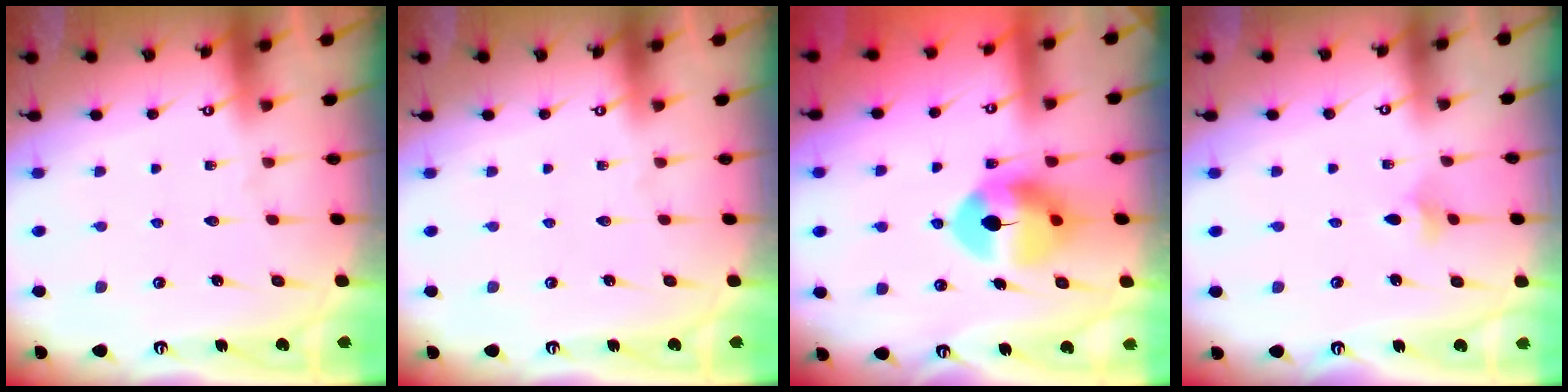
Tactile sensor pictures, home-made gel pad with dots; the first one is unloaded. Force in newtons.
{"total": 0.0}
{"total": 9.7, "press": 9.7, "slide": 1.2}
{"total": 3.0, "press": 2.9, "slide": 0.7}